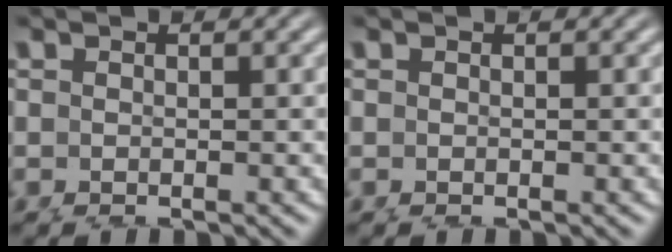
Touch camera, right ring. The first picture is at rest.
{"total": 0.0}